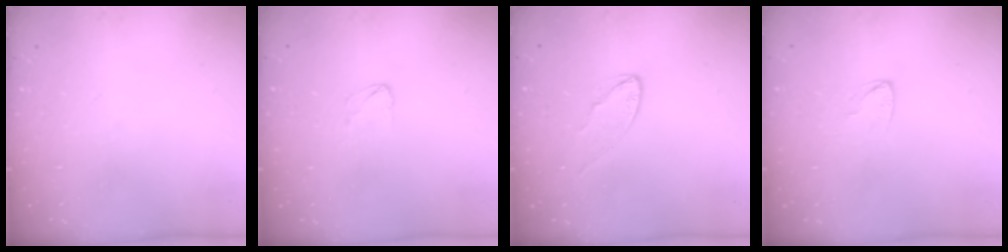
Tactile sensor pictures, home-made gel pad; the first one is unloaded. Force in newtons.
{"total": 2.5, "press": 2.5, "slide": 0.2}
{"total": 6.4, "press": 6.4, "slide": 0.4}
{"total": 2.6, "press": 2.6, "slide": 0.3}